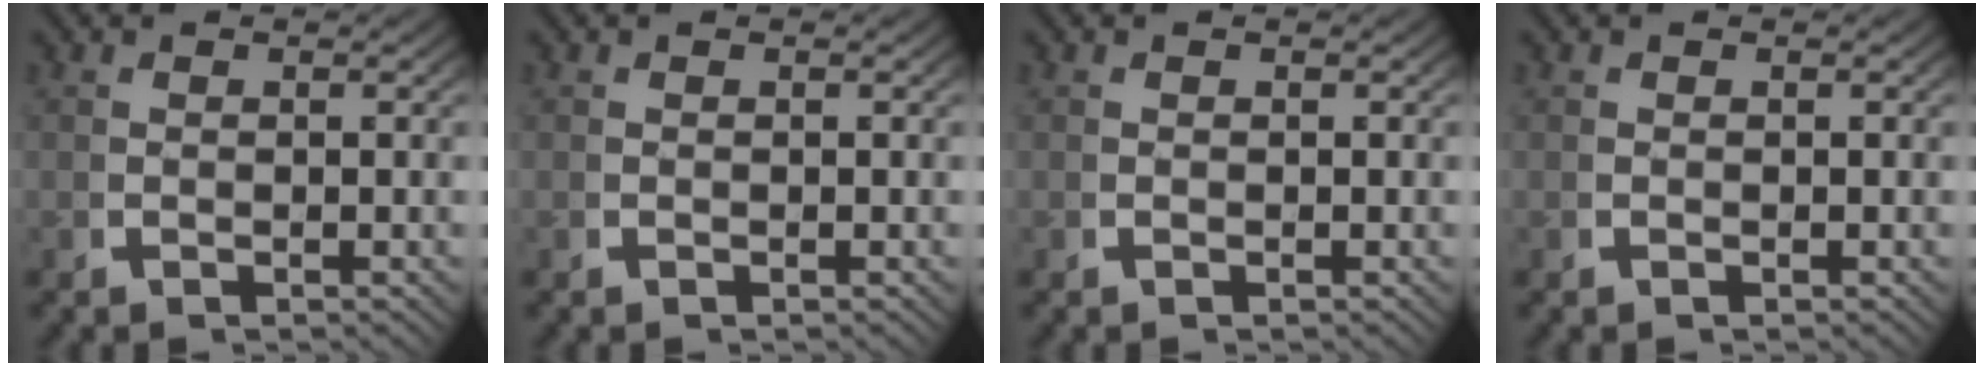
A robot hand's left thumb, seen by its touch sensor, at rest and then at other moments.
{"total": 0.0}
{"total": 0.0}
{"total": 0.0}